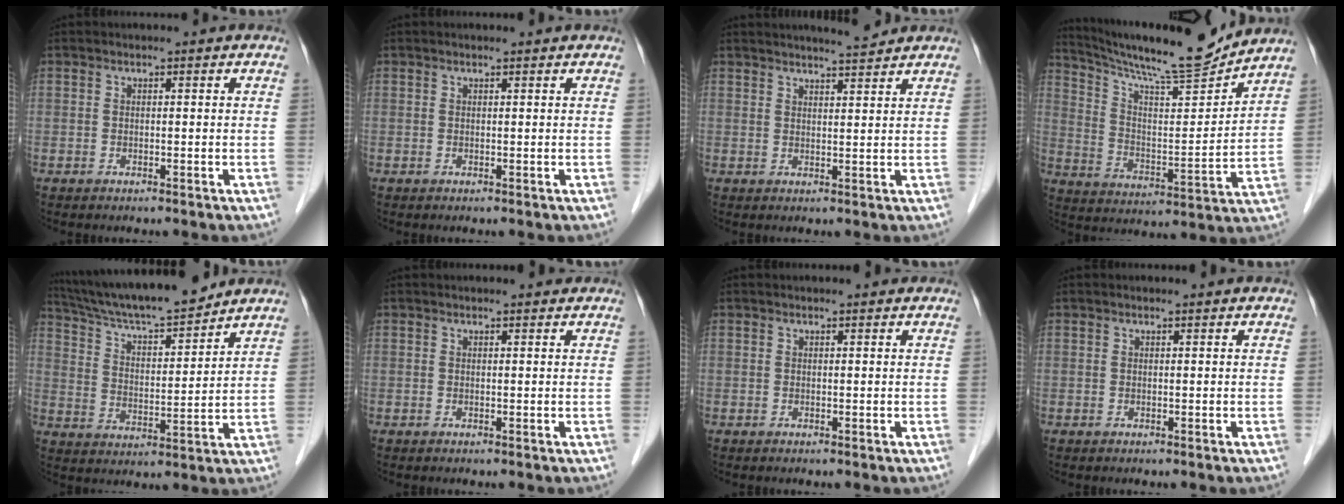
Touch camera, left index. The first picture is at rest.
{"total": 0.9, "force": [0.9, 0.0, 0.3], "torque": [-0.010, 0.008, 0.015]}
{"total": 4.6, "force": [4.4, 0.0, 1.5], "torque": [-0.029, 0.005, 0.066]}
{"total": 16.7, "force": [15.6, 0.0, 5.8], "torque": [-0.110, -0.021, 0.253]}
{"total": 16.3, "force": [14.8, 1.5, 6.7], "torque": [-0.121, 0.010, 0.250]}
{"total": 2.8, "force": [2.6, 0.6, 0.9], "torque": [-0.012, 0.013, 0.029]}
{"total": 2.3, "force": [2.1, 0.5, 0.8], "torque": [-0.012, 0.014, 0.024]}
{"total": 1.4, "force": [1.3, 0.0, 0.4], "torque": [-0.011, 0.010, 0.020]}